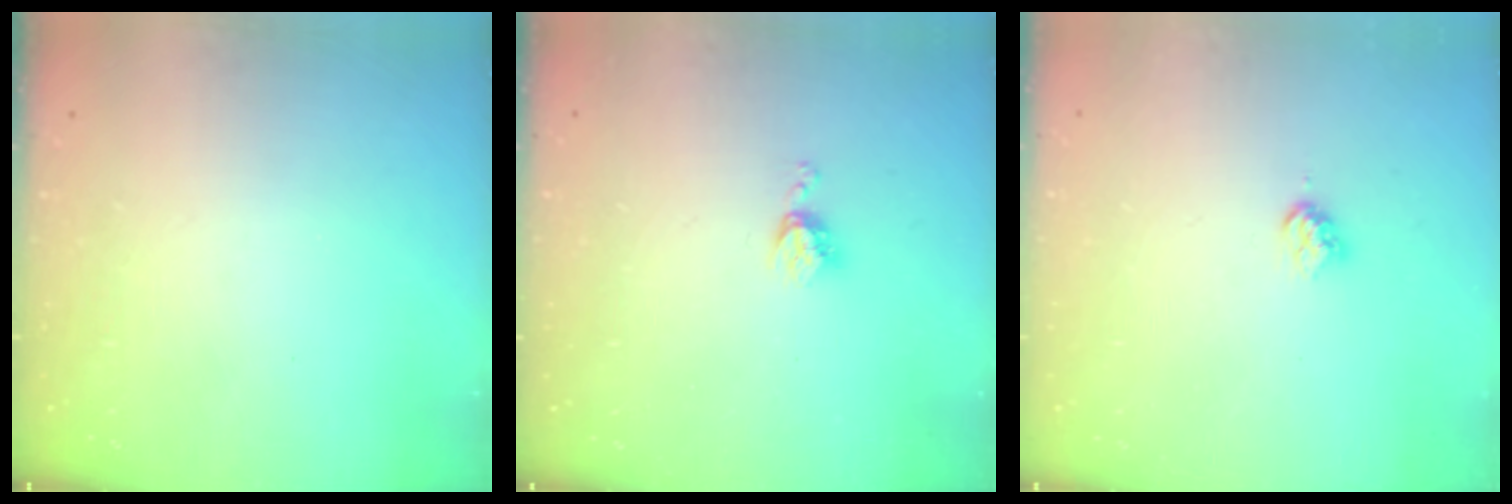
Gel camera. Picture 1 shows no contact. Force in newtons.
{"total": 4.5, "press": 4.4, "slide": 0.7}
{"total": 3.2, "press": 3.2, "slide": 0.4}